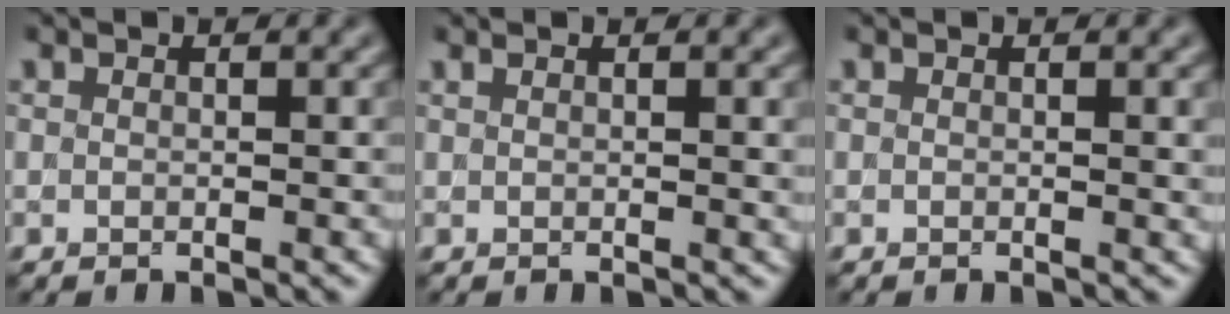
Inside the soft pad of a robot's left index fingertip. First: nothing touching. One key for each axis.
{"total": 2.1, "fx": 0.7, "fy": 0.8, "fz": 1.8, "tx": -0.017, "ty": 0.004, "tz": 0.008}
{"total": 1.2, "fx": 0.1, "fy": 0.3, "fz": 1.1, "tx": -0.014, "ty": -0.001, "tz": -0.001}